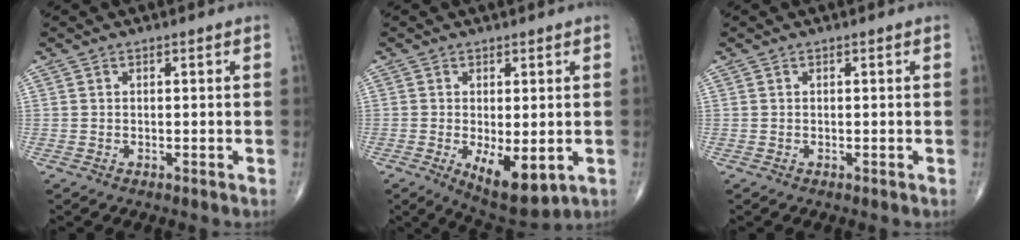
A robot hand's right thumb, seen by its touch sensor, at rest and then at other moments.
{"total": 9.3, "force": [-2.3, 4.1, 8.0], "torque": [-0.116, -0.021, -0.023]}
{"total": 0.0}